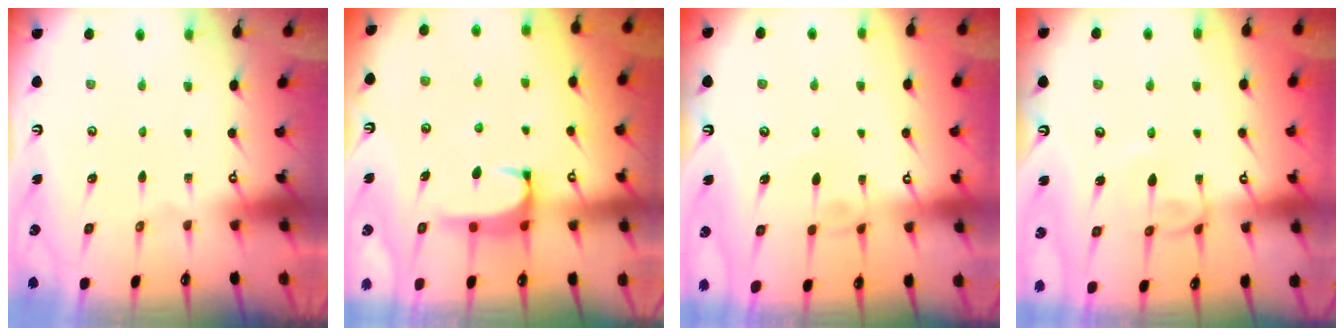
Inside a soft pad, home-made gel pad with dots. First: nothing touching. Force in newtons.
{"total": 1.3, "press": 1.2, "slide": 0.5}
{"total": 2.6, "press": 2.6, "slide": 0.4}
{"total": 1.9, "press": 1.9, "slide": 0.2}